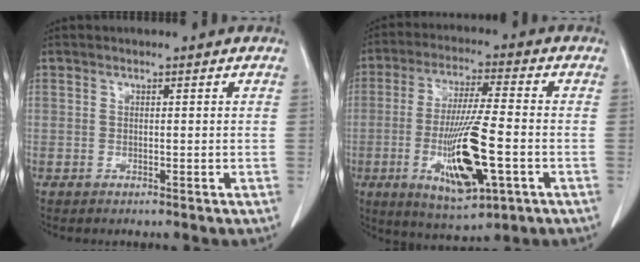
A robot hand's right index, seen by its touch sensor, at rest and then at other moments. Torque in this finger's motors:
{"motor_torque": [1.56, -0.42, 0.42, 0.21]}